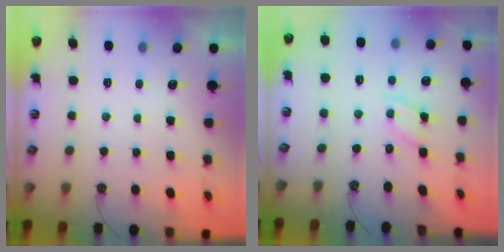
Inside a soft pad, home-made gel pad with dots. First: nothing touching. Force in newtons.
{"total": 2.8, "press": 2.8, "slide": 0.3}